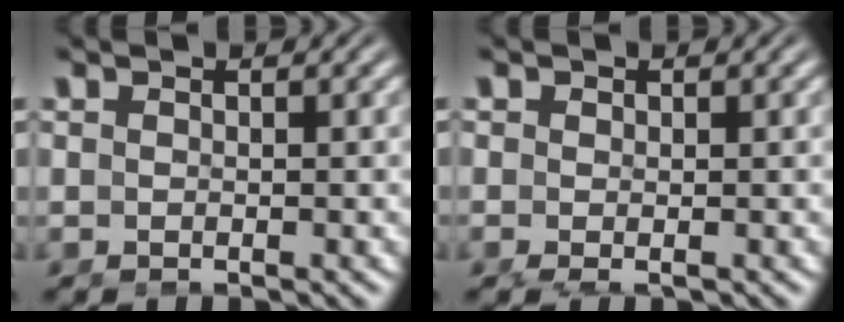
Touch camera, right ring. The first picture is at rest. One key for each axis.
{"total": 1.5, "fx": -0.6, "fy": 1.1, "fz": 0.9, "tx": -0.026, "ty": -0.014, "tz": -0.003}